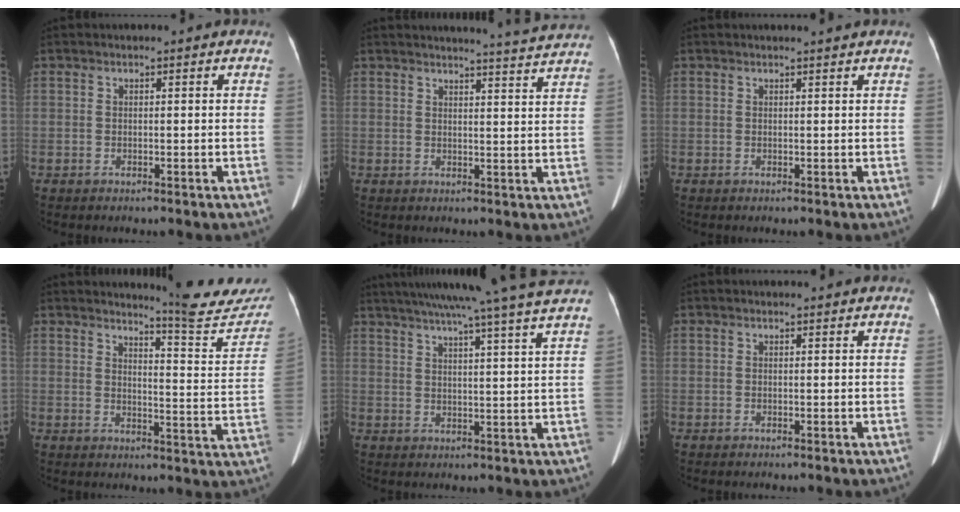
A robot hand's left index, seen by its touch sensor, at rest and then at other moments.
{"total": 8.0, "force": [7.7, -1.6, 1.4], "torque": [-0.030, -0.024, 0.084]}
{"total": 1.8, "force": [1.7, -0.4, 0.5], "torque": [-0.010, 0.004, 0.024]}
{"total": 14.2, "force": [13.8, 0.4, 3.4], "torque": [-0.030, -0.087, 0.151]}
{"total": 21.9, "force": [19.0, -2.3, 10.6], "torque": [-0.183, -0.017, 0.252]}
{"total": 2.3, "force": [2.3, 0.1, 0.5], "torque": [-0.009, 0.014, 0.026]}